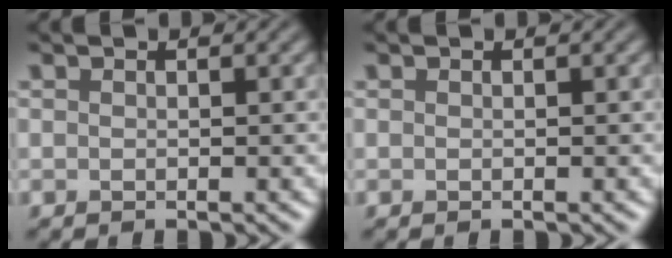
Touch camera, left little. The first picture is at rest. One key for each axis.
{"total": 0.0}